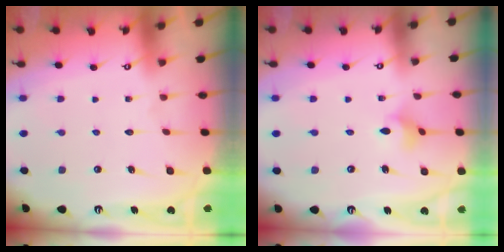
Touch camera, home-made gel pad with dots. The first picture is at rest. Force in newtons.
{"total": 4.7, "press": 4.7, "slide": 0.5}